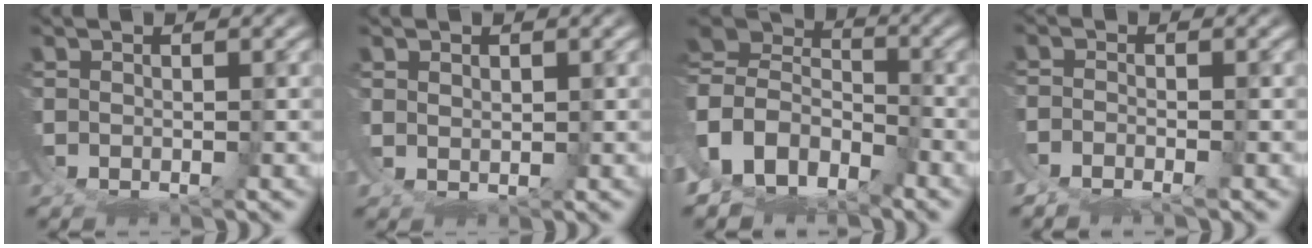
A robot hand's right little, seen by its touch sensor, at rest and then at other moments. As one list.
[{"total": 1.4, "force": [0.8, 0.7, 0.8], "torque": [-0.019, -0.008, 0.023]}, {"total": 13.7, "force": [-2.4, 11.8, 6.6], "torque": [-0.173, -0.048, -0.050]}, {"total": 2.7, "force": [-2.1, 1.5, 0.6], "torque": [-0.011, -0.004, -0.046]}]